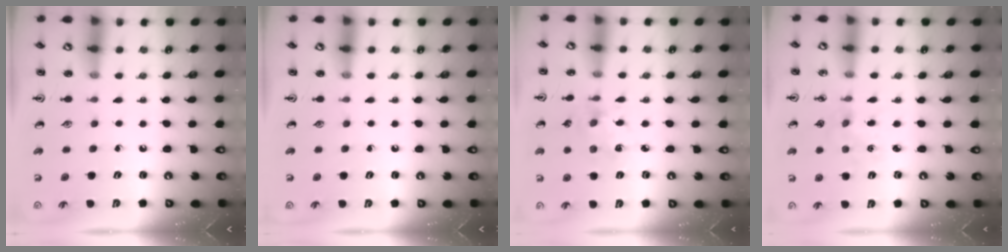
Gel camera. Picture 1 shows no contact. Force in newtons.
{"total": 0.0}
{"total": 4.5, "press": 4.5, "slide": 0.4}
{"total": 4.3, "press": 4.3, "slide": 0.5}